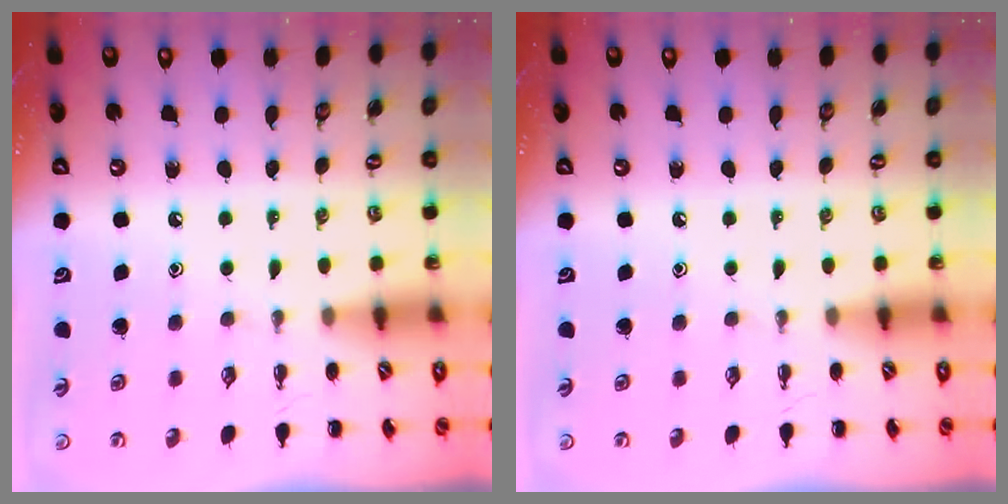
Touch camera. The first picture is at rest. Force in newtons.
{"total": 0.0}